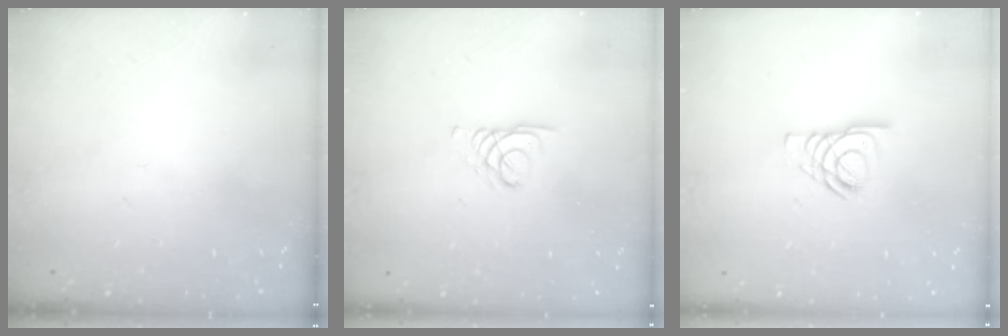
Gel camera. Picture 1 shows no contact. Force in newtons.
{"total": 1.7, "press": 1.7, "slide": 0.2}
{"total": 5.9, "press": 5.8, "slide": 0.8}